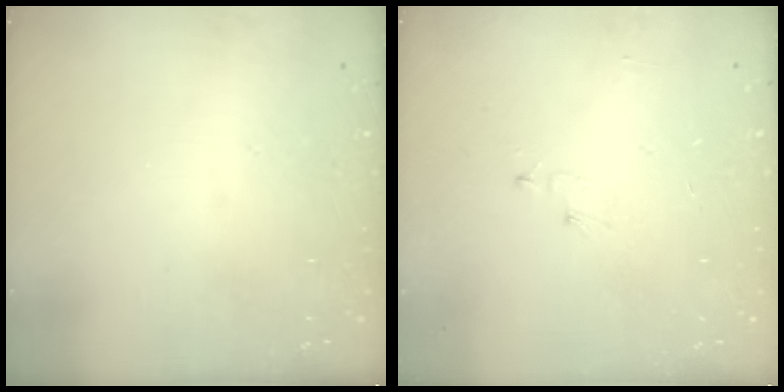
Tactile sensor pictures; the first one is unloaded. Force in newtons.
{"total": 2.8, "press": 2.8, "slide": 0.3}